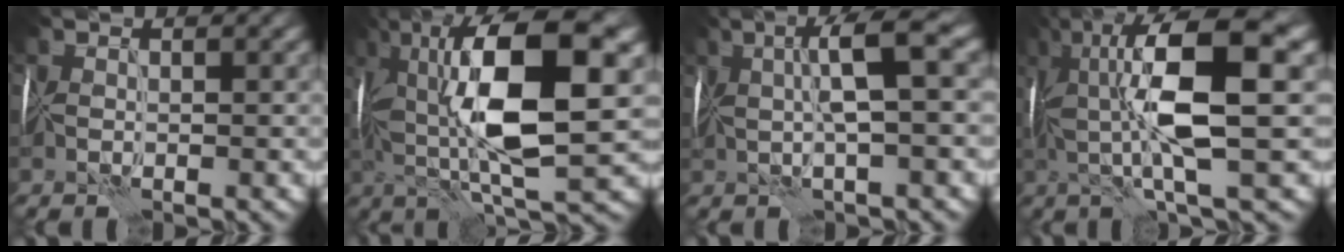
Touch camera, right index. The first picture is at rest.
{"total": 12.0, "force": [1.9, 4.1, 11.2], "torque": [-0.191, 0.015, 0.032]}
{"total": 4.7, "force": [1.4, 0.1, 4.4], "torque": [-0.077, 0.014, 0.024]}
{"total": 9.8, "force": [1.5, 1.9, 9.5], "torque": [-0.170, 0.014, 0.033]}